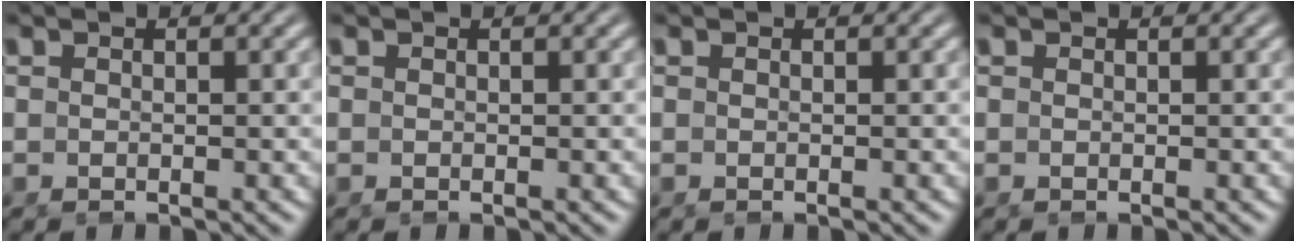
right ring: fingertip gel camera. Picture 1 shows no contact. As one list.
[{"total": 0.0}, {"total": 0.0}, {"total": 0.0}]